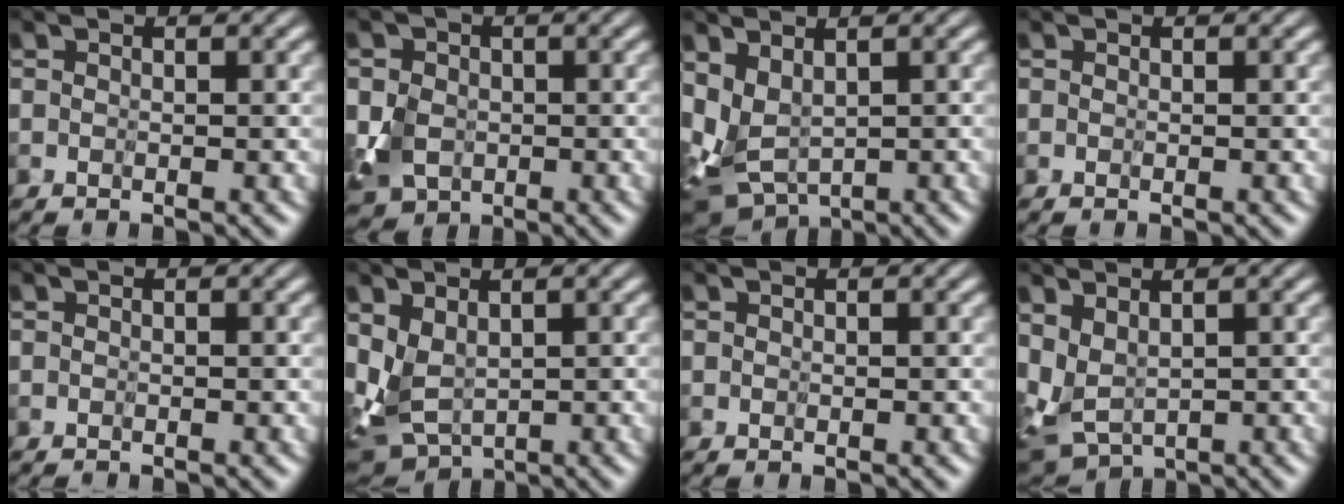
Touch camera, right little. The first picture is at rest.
{"total": 1.9, "force": [-0.9, 1.6, 0.5], "torque": [-0.027, -0.011, -0.022]}
{"total": 3.4, "force": [0.8, 1.5, 3.0], "torque": [-0.087, -0.024, 0.021]}
{"total": 0.0}
{"total": 0.6, "force": [-0.6, -0.1, -0.2], "torque": [0.004, -0.002, -0.010]}
{"total": 3.0, "force": [0.8, 1.4, 2.5], "torque": [-0.077, -0.020, 0.021]}
{"total": 0.0}
{"total": 3.2, "force": [1.3, 1.2, 2.6], "torque": [-0.079, -0.020, 0.032]}